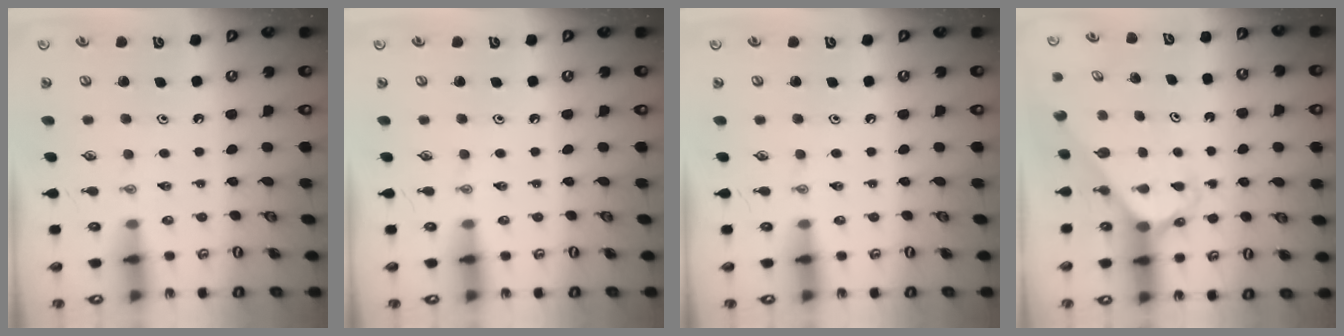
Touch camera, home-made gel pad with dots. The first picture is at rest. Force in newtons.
{"total": 0.0}
{"total": 0.0}
{"total": 2.7, "press": 2.7, "slide": 0.2}